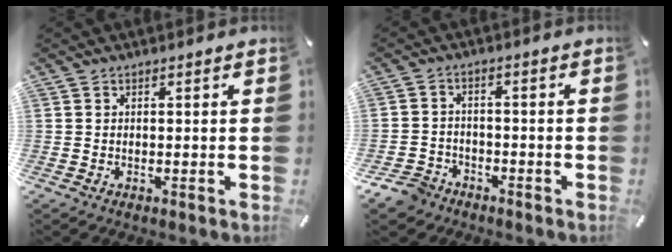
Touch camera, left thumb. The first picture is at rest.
{"total": 5.7, "force": [-4.2, 3.6, 1.5], "torque": [-0.044, 0.020, -0.086]}